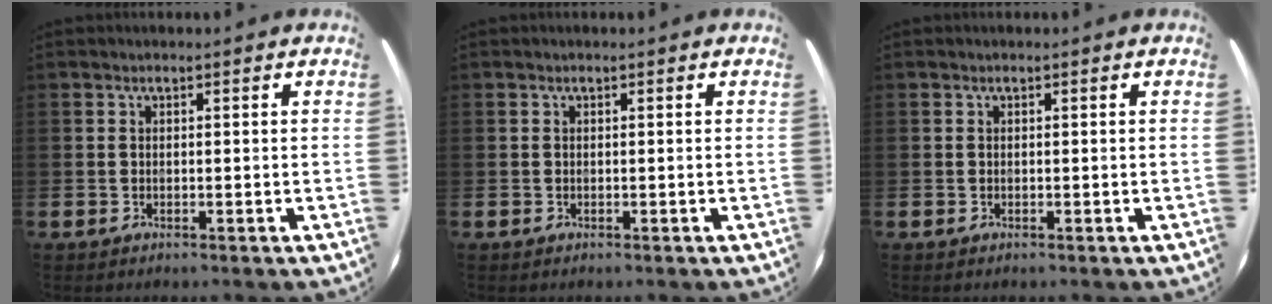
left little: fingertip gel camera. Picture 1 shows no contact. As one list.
[{"total": 0.0}, {"total": 0.0}]